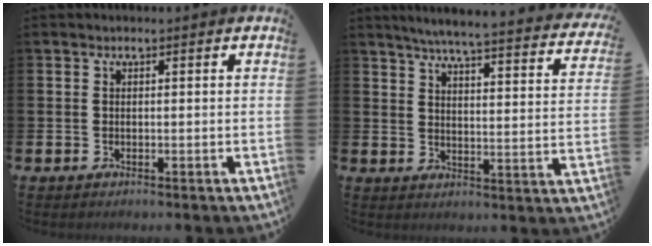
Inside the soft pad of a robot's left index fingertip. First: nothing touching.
{"total": 5.3, "force": [4.8, -0.1, 2.1], "torque": [-0.056, -0.042, 0.077]}